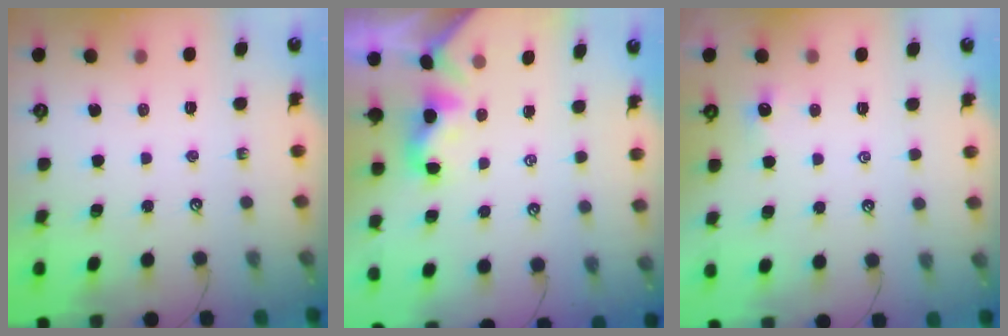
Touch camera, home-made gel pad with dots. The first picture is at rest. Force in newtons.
{"total": 1.9, "press": 1.8, "slide": 0.5}
{"total": 0.0}